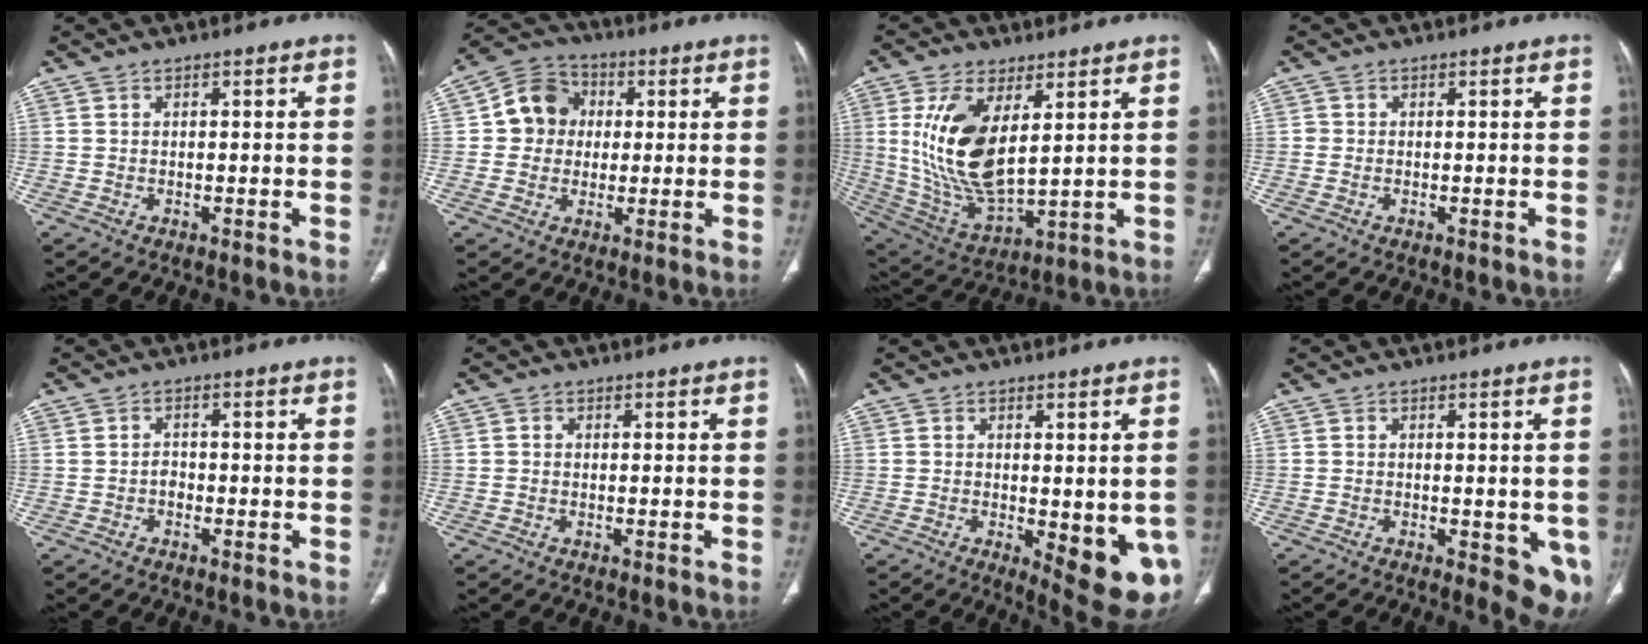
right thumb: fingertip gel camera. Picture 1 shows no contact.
{"total": 9.5, "force": [1.0, 8.7, 3.6], "torque": [-0.031, 0.014, 0.007]}
{"total": 16.6, "force": [4.6, 7.7, 13.9], "torque": [-0.274, -0.025, 0.107]}
{"total": 0.7, "force": [-0.1, 0.7, 0.1], "torque": [0.002, 0.004, -0.003]}
{"total": 1.5, "force": [-0.6, 1.2, 0.7], "torque": [-0.008, 0.006, -0.013]}
{"total": 0.6, "force": [0.0, 0.6, 0.2], "torque": [-0.001, 0.002, -0.002]}
{"total": 11.3, "force": [-2.9, 4.2, 10.1], "torque": [-0.112, -0.020, -0.025]}
{"total": 7.4, "force": [-1.8, 2.9, 6.6], "torque": [-0.064, -0.013, -0.020]}